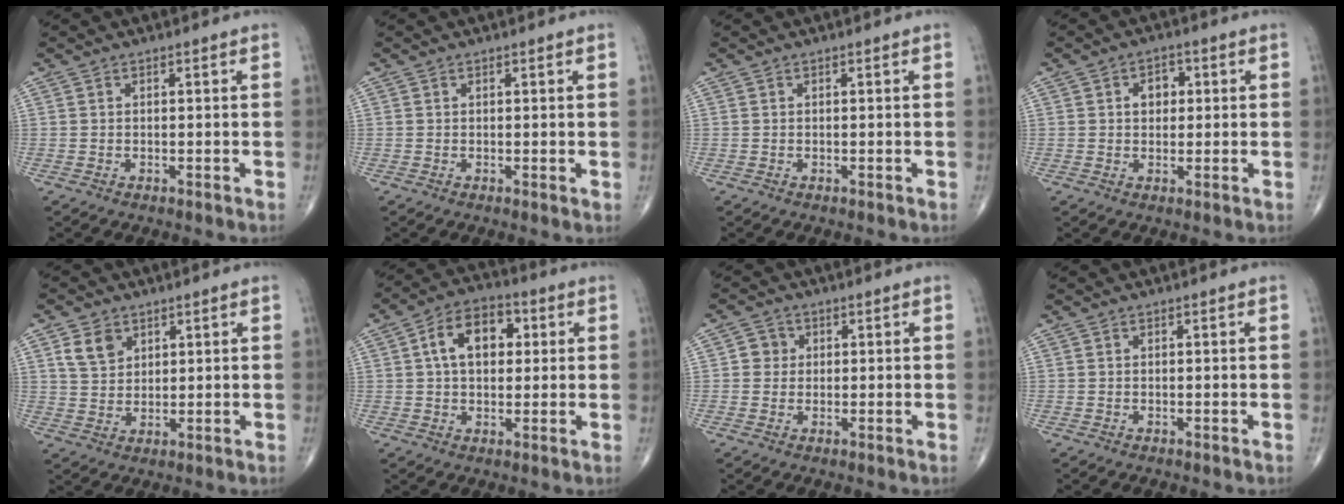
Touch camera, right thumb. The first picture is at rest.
{"total": 0.6, "force": [0.2, 0.2, 0.5], "torque": [-0.010, -0.003, 0.002]}
{"total": 0.0}
{"total": 4.0, "force": [0.8, 3.1, 2.5], "torque": [-0.017, 0.007, 0.008]}
{"total": 5.6, "force": [2.7, 4.1, 2.6], "torque": [-0.033, -0.012, 0.055]}
{"total": 10.7, "force": [2.3, 6.9, 7.9], "torque": [-0.109, 0.018, 0.030]}
{"total": 3.0, "force": [0.4, 2.9, 0.8], "torque": [0.008, 0.004, 0.001]}
{"total": 0.0}